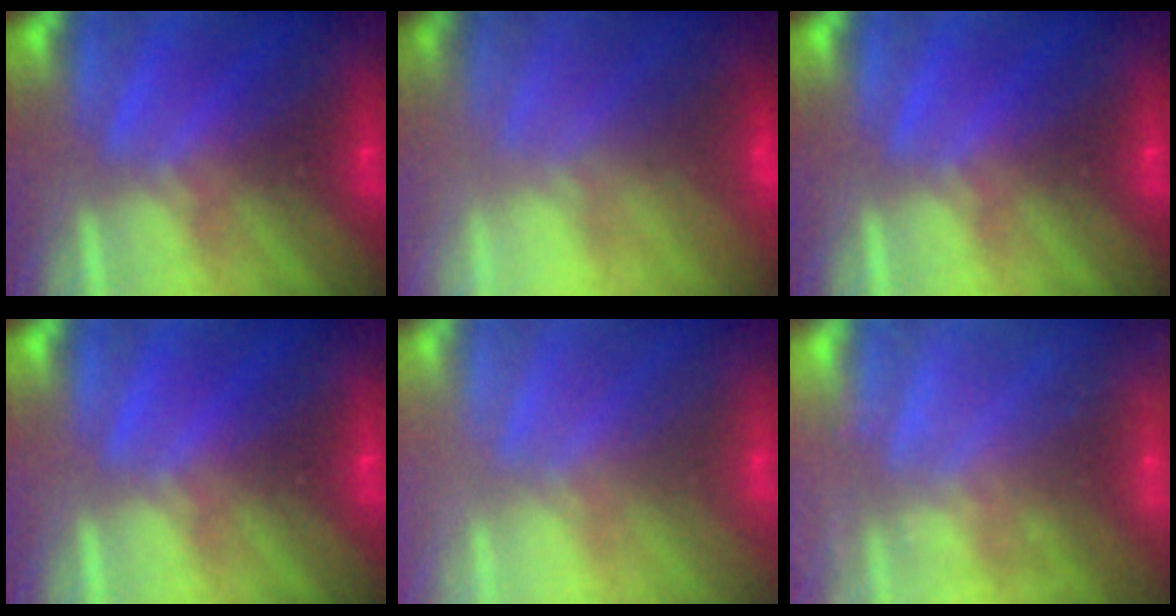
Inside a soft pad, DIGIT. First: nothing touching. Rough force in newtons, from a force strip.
{"total": 3.8}
{"total": 0.0}
{"total": 0.0}
{"total": 2.7}
{"total": 2.3}